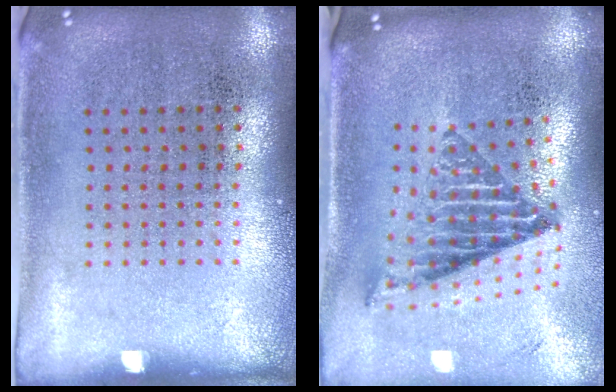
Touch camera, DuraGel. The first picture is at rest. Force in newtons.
{"total": 1.8, "press": 1.4, "slide": 1.2}